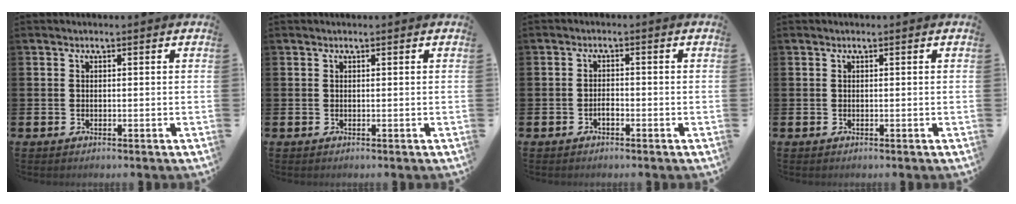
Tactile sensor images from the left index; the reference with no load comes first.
{"total": 0.0}
{"total": 1.3, "force": [-0.9, 0.5, 0.8], "torque": [-0.009, -0.004, -0.019]}
{"total": 0.0}